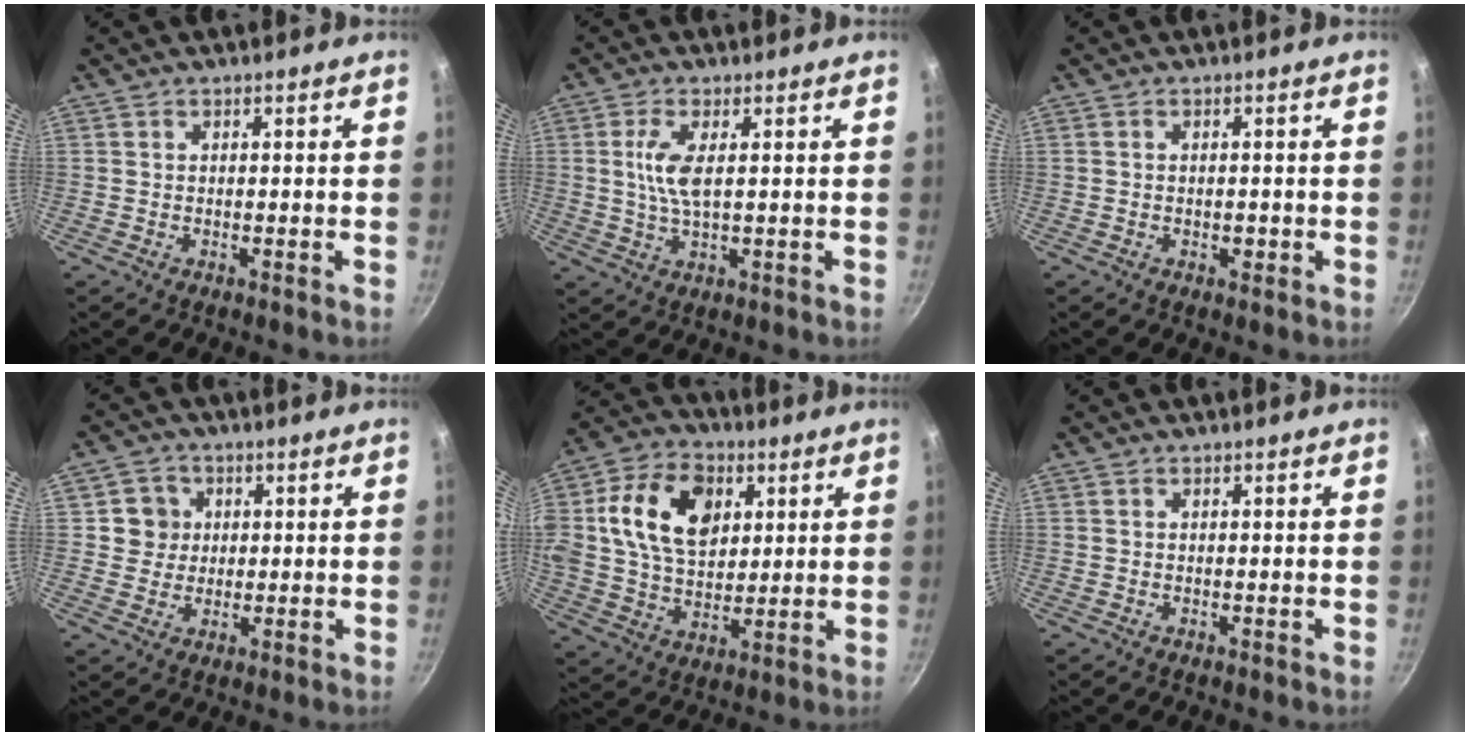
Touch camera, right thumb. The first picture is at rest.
{"total": 6.0, "force": [1.2, 2.1, 5.5], "torque": [-0.119, 0.000, 0.024]}
{"total": 1.4, "force": [-0.4, 0.8, 1.1], "torque": [-0.015, 0.001, -0.006]}
{"total": 5.1, "force": [1.0, 4.9, 1.0], "torque": [0.022, 0.003, 0.010]}
{"total": 18.0, "force": [4.7, 12.6, 11.9], "torque": [-0.189, 0.001, 0.076]}
{"total": 0.0}